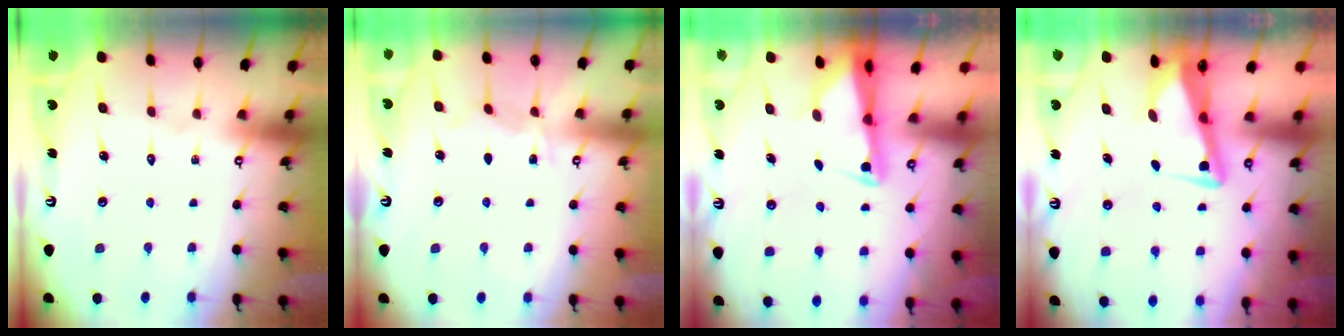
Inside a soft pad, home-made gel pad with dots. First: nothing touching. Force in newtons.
{"total": 4.9, "press": 4.9, "slide": 0.5}
{"total": 2.6, "press": 2.6, "slide": 0.5}
{"total": 4.8, "press": 4.7, "slide": 0.9}